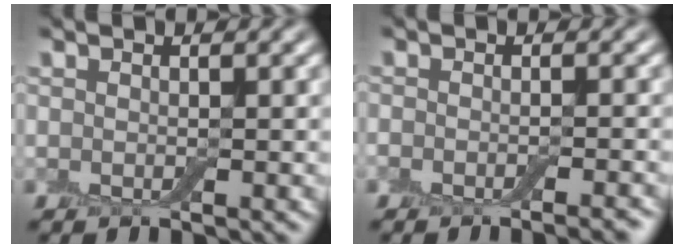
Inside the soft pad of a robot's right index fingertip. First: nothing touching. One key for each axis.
{"total": 2.9, "fx": -2.3, "fy": 0.6, "fz": 1.8, "tx": -0.025, "ty": 0.001, "tz": -0.031}